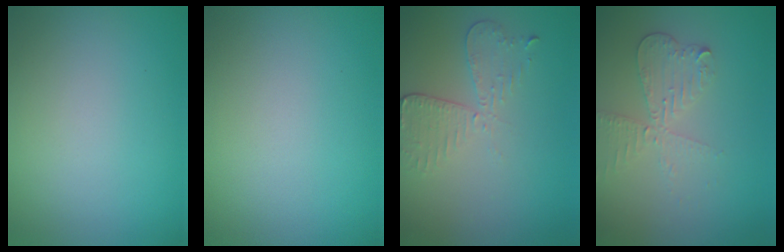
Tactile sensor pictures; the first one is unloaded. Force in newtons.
{"total": 0.0}
{"total": 3.0, "press": 2.6, "slide": 1.5}
{"total": 3.3, "press": 2.8, "slide": 1.6}